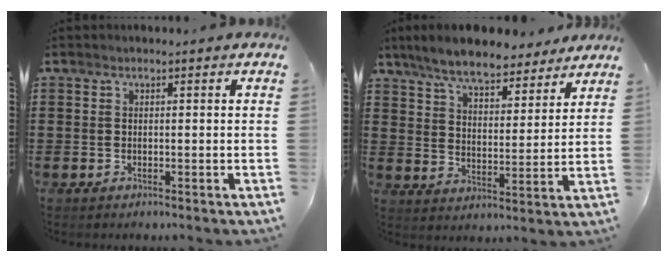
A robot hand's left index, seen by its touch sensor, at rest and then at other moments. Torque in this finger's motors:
{"motor_torque": [1.28, -0.86, 0.43, 0.21]}